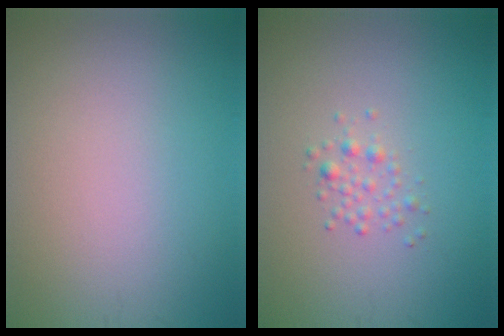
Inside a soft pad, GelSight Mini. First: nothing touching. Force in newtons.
{"total": 1.3, "press": 1.3, "slide": 0.0}